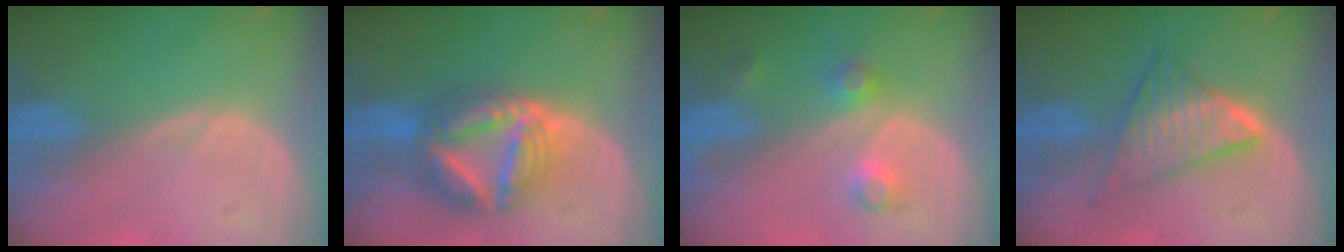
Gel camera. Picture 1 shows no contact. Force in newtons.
{"total": 9.1, "press": 9.1, "slide": 0.9}
{"total": 3.8, "press": 3.4, "slide": 1.6}
{"total": 6.4, "press": 6.4, "slide": 0.1}